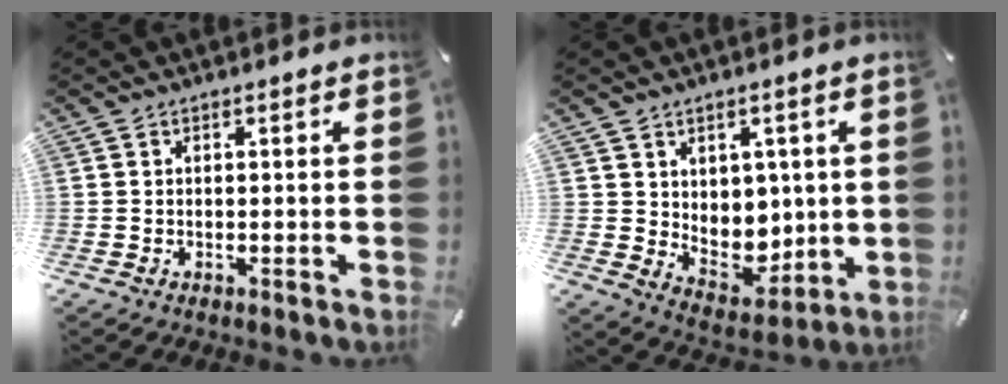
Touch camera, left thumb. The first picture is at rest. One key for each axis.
{"total": 7.3, "fx": 3.7, "fy": 6.1, "fz": 1.5, "tx": -0.017, "ty": -0.042, "tz": 0.076}